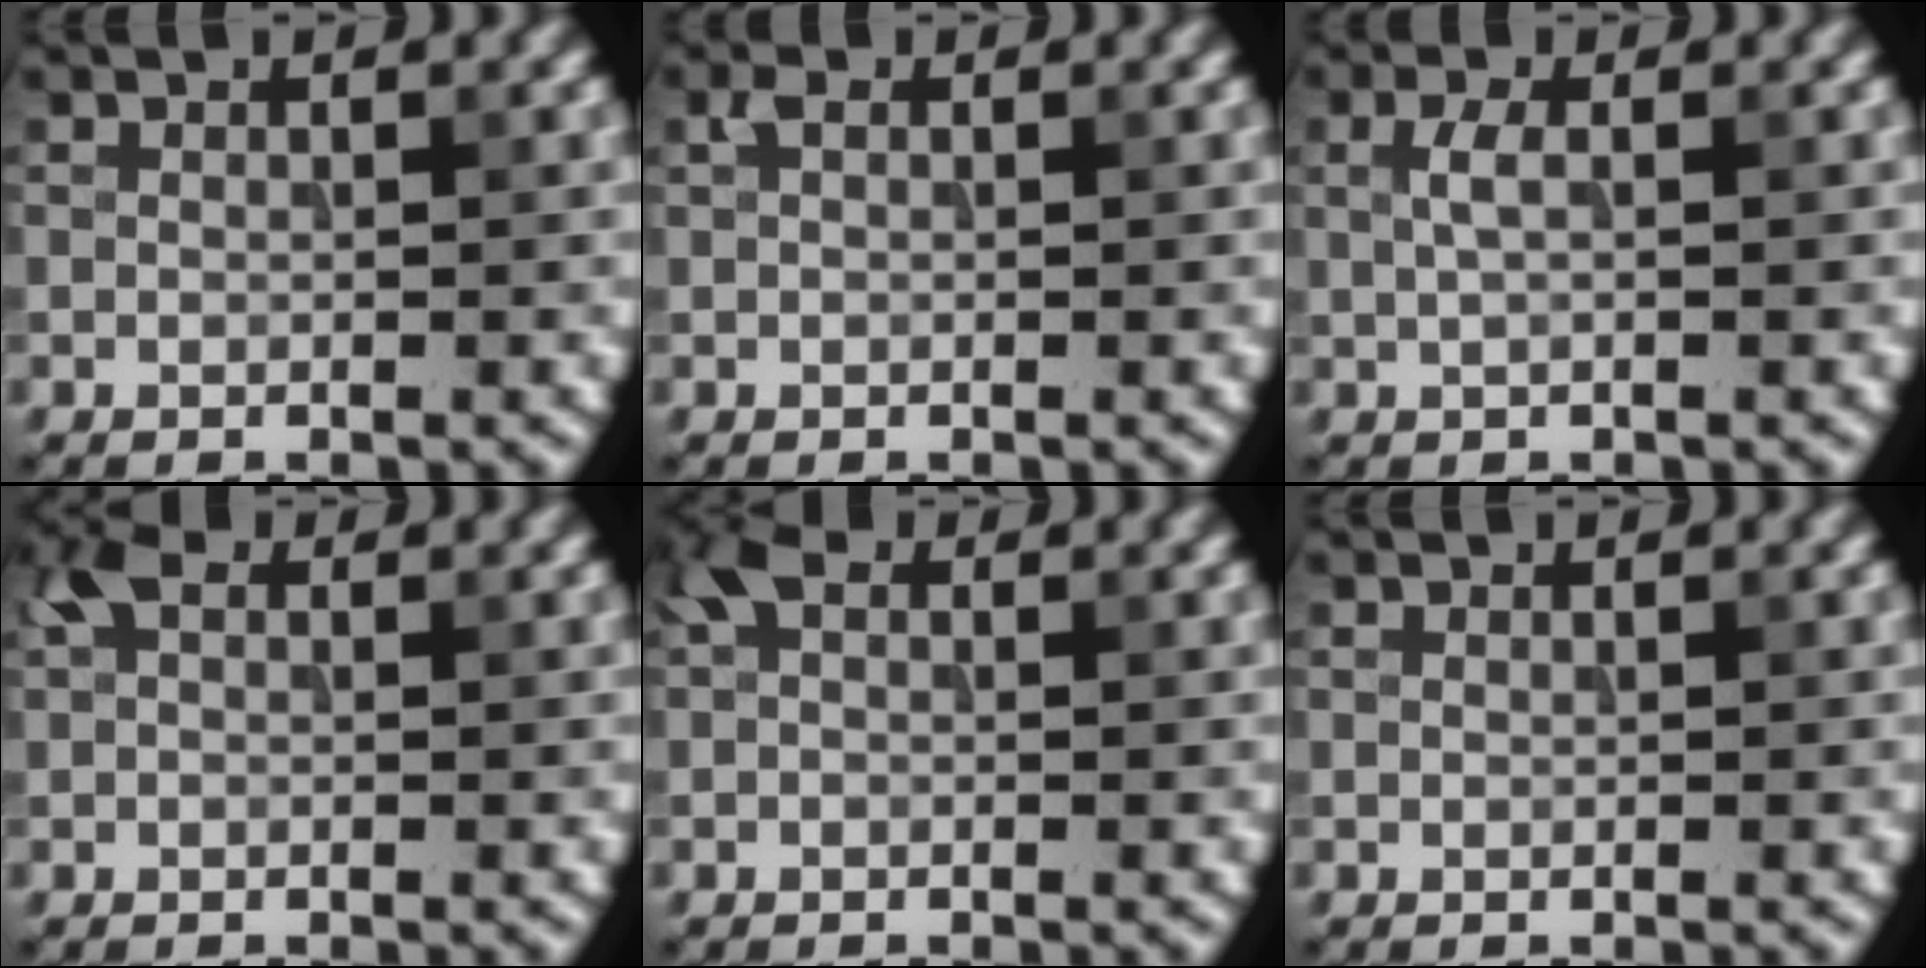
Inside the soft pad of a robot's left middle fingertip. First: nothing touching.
{"total": 1.0, "force": [0.5, 0.6, 0.7], "torque": [-0.013, 0.004, 0.006]}
{"total": 1.6, "force": [0.3, 0.5, 1.4], "torque": [-0.031, 0.004, 0.005]}
{"total": 1.9, "force": [0.6, 1.2, 1.3], "torque": [-0.022, 0.007, 0.003]}
{"total": 1.6, "force": [0.3, 1.1, 1.2], "torque": [-0.020, 0.007, -0.002]}
{"total": 0.0}